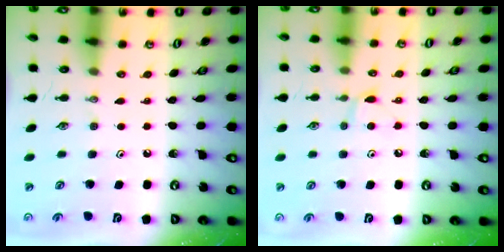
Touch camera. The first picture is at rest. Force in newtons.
{"total": 5.3, "press": 5.2, "slide": 0.7}